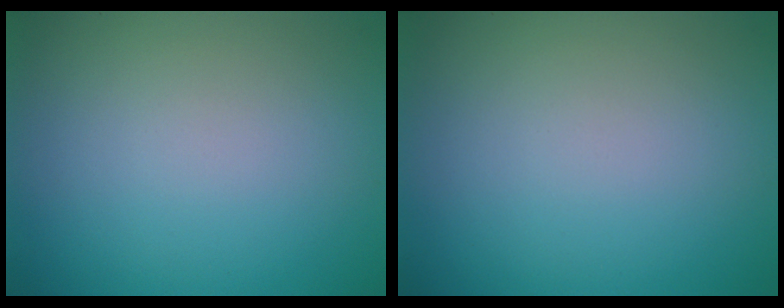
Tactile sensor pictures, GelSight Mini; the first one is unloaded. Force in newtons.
{"total": 0.0}